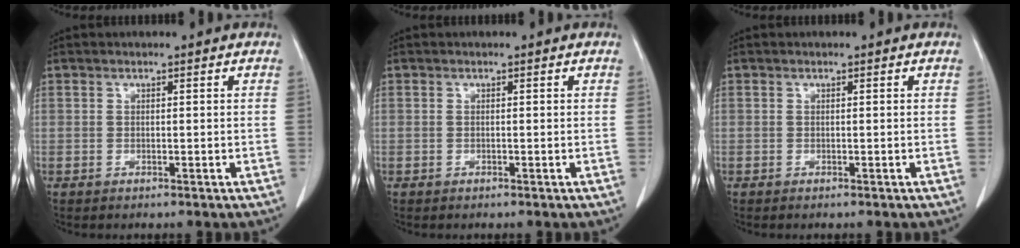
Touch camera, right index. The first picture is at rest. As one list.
[{"total": 0.0}, {"total": 0.0}]